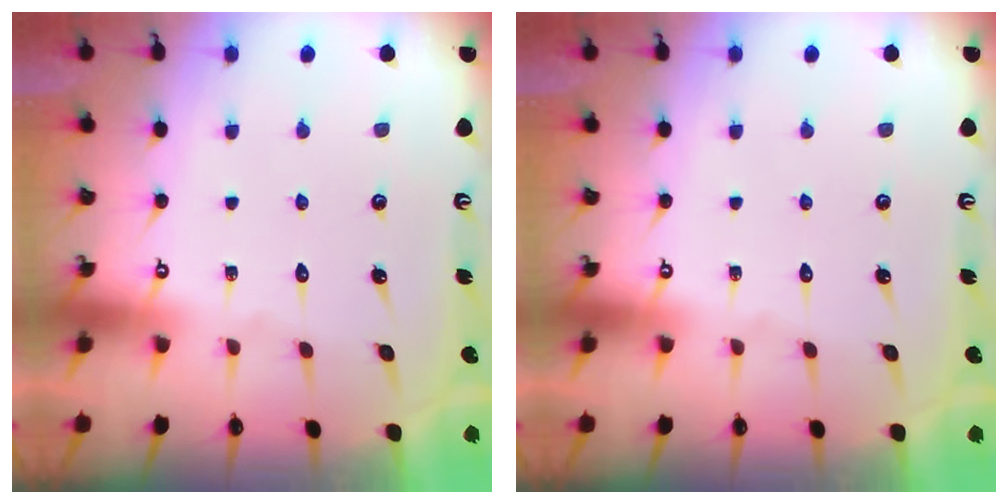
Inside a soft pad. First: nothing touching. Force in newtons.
{"total": 0.0}